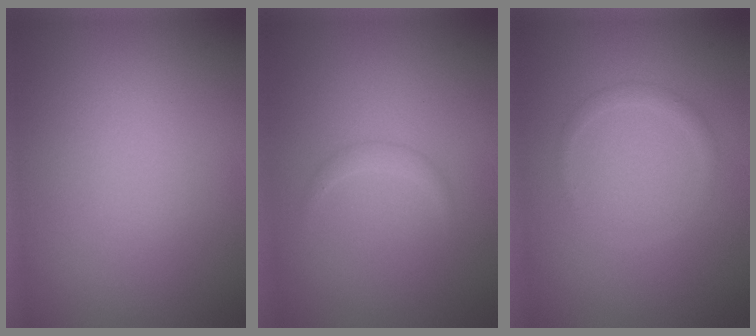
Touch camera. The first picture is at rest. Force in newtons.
{"total": 0.8, "press": 0.8, "slide": 0.0}
{"total": 1.0, "press": 1.0, "slide": 0.1}